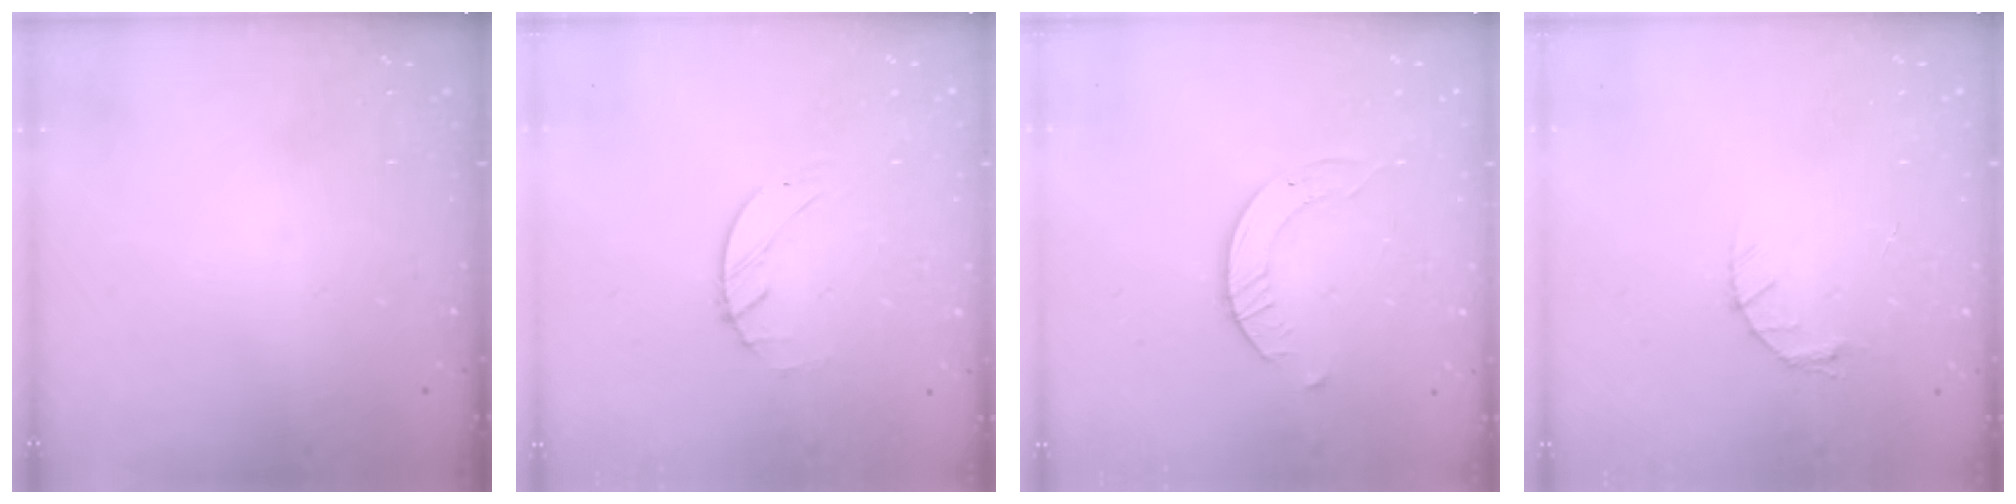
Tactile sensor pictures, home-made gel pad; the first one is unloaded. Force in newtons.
{"total": 1.2, "press": 1.2, "slide": 0.2}
{"total": 2.7, "press": 2.7, "slide": 0.3}
{"total": 3.7, "press": 3.7, "slide": 0.5}